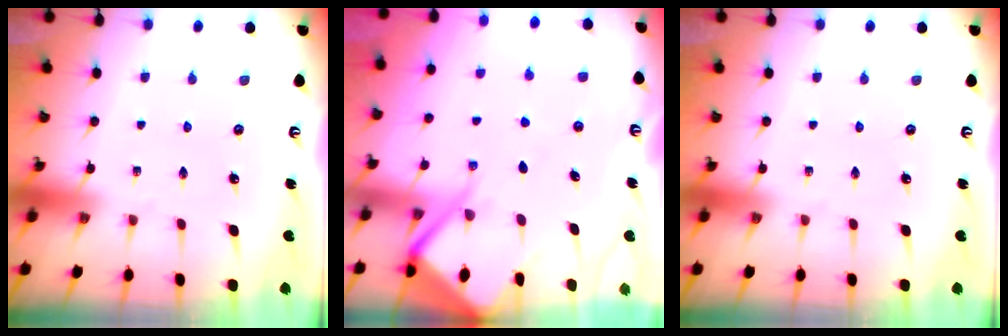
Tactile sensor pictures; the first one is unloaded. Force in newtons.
{"total": 8.6, "press": 8.5, "slide": 0.9}
{"total": 0.0}